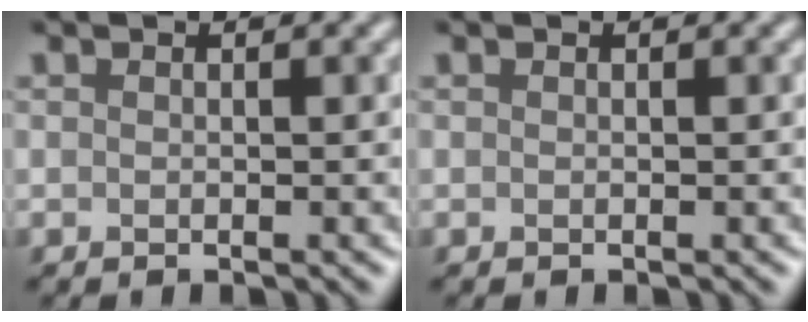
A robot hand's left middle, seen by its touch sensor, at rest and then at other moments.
{"total": 0.0}